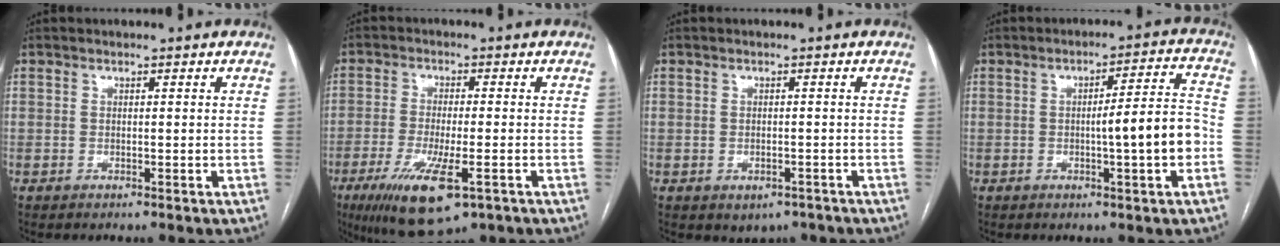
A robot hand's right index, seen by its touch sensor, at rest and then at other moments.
{"total": 11.6, "force": [-5.7, 2.6, 9.8], "torque": [-0.178, -0.030, -0.090]}
{"total": 3.2, "force": [-2.0, 2.1, 1.3], "torque": [-0.010, 0.003, -0.018]}
{"total": 8.6, "force": [-1.8, 0.2, 8.4], "torque": [-0.118, 0.015, -0.025]}